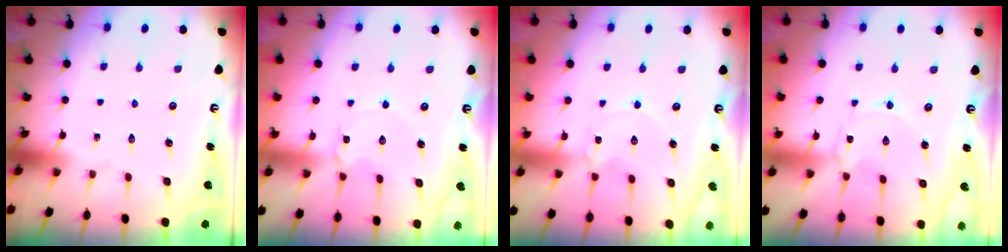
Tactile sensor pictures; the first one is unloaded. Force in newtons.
{"total": 2.8, "press": 2.8, "slide": 0.3}
{"total": 1.9, "press": 1.9, "slide": 0.2}
{"total": 0.0}